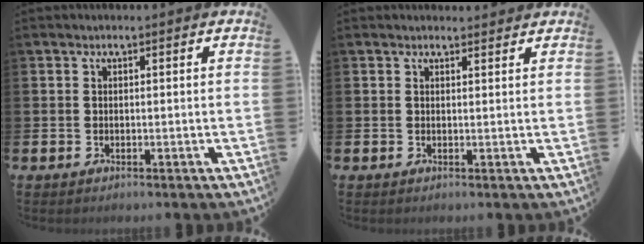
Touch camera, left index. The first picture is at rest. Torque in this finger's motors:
{"motor_torque": [0.60, -0.76, 0.10, 0.00]}